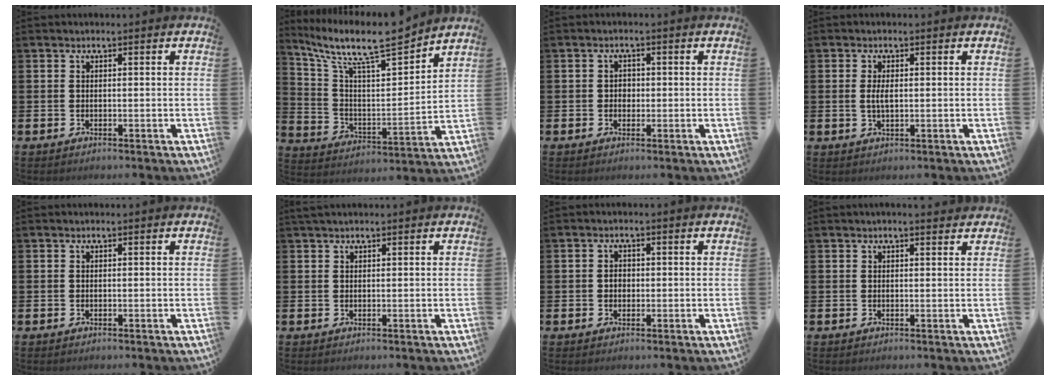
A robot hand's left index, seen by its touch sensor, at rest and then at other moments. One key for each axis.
{"total": 11.0, "fx": 9.6, "fy": 1.9, "fz": 5.0, "tx": -0.127, "ty": -0.073, "tz": 0.160}
{"total": 1.6, "fx": -0.1, "fy": 1.4, "fz": 0.8, "tx": 0.000, "ty": 0.001, "tz": -0.008}
{"total": 2.4, "fx": 0.1, "fy": 1.0, "fz": 2.2, "tx": -0.043, "ty": 0.003, "tz": 0.000}
{"total": 0.0}
{"total": 1.1, "fx": 1.0, "fy": 0.1, "fz": 0.4, "tx": -0.008, "ty": 0.002, "tz": 0.017}
{"total": 1.5, "fx": -0.1, "fy": 1.3, "fz": 0.8, "tx": -0.006, "ty": 0.005, "tz": -0.006}
{"total": 1.1, "fx": 1.1, "fy": 0.0, "fz": 0.3, "tx": 0.001, "ty": -0.002, "tz": 0.018}